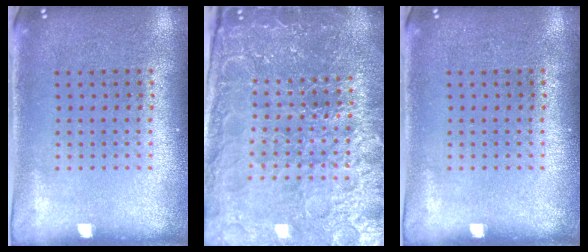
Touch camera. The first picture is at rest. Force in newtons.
{"total": 5.6, "press": 5.1, "slide": 2.3}
{"total": 0.0}